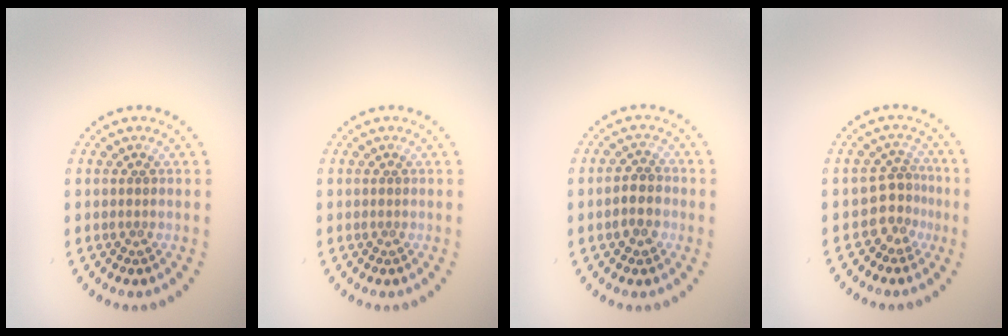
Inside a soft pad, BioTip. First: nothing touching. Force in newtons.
{"total": 0.0}
{"total": 2.5, "press": 2.4, "slide": 0.4}
{"total": 2.9, "press": 2.1, "slide": 2.1}